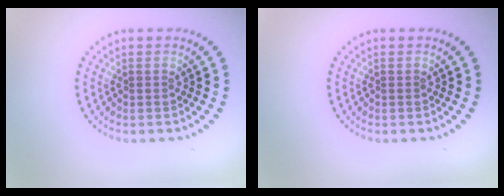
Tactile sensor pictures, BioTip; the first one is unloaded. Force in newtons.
{"total": 0.0}